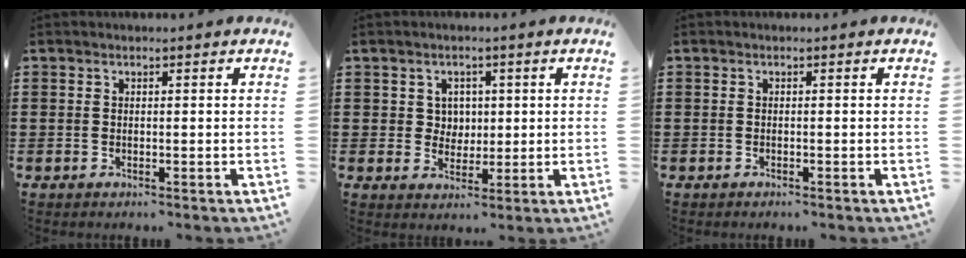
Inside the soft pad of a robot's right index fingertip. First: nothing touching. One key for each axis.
{"total": 3.4, "fx": 0.9, "fy": 3.1, "fz": 0.9, "tx": -0.032, "ty": 0.013, "tz": 0.015}
{"total": 0.0}